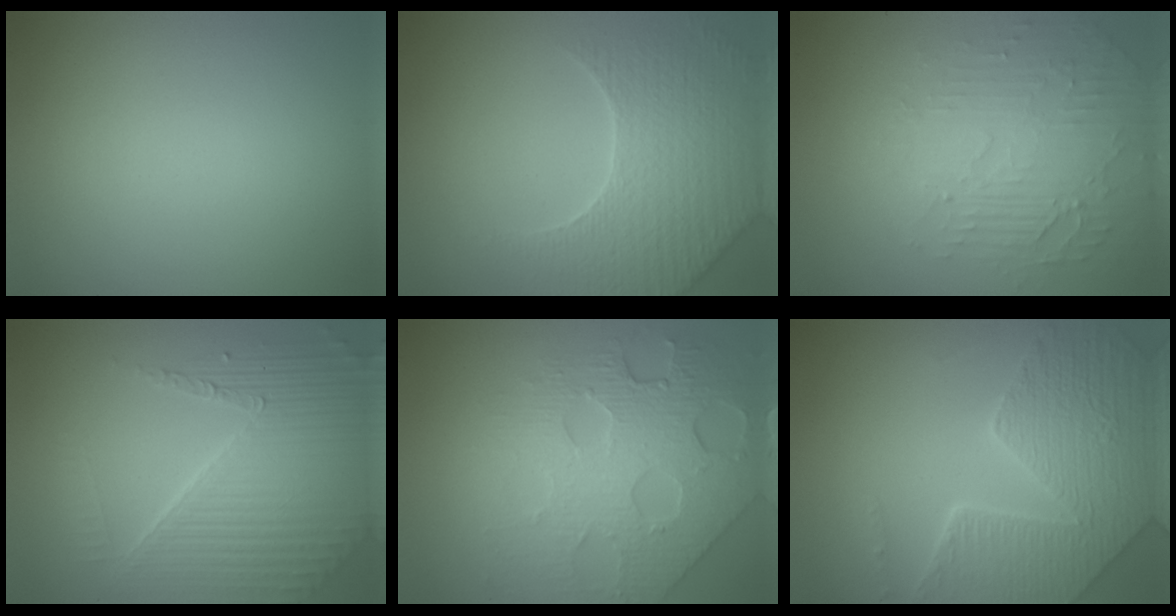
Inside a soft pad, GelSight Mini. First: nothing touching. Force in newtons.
{"total": 5.1, "press": 4.9, "slide": 1.6}
{"total": 5.2, "press": 3.3, "slide": 4.1}
{"total": 7.2, "press": 5.2, "slide": 5.0}
{"total": 7.9, "press": 5.6, "slide": 5.6}
{"total": 8.0, "press": 5.8, "slide": 5.5}